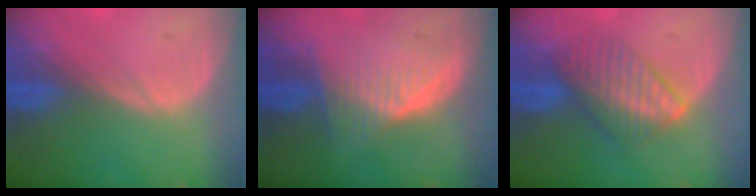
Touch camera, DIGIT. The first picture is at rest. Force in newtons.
{"total": 6.5, "press": 6.2, "slide": 1.8}
{"total": 6.6, "press": 6.5, "slide": 1.3}